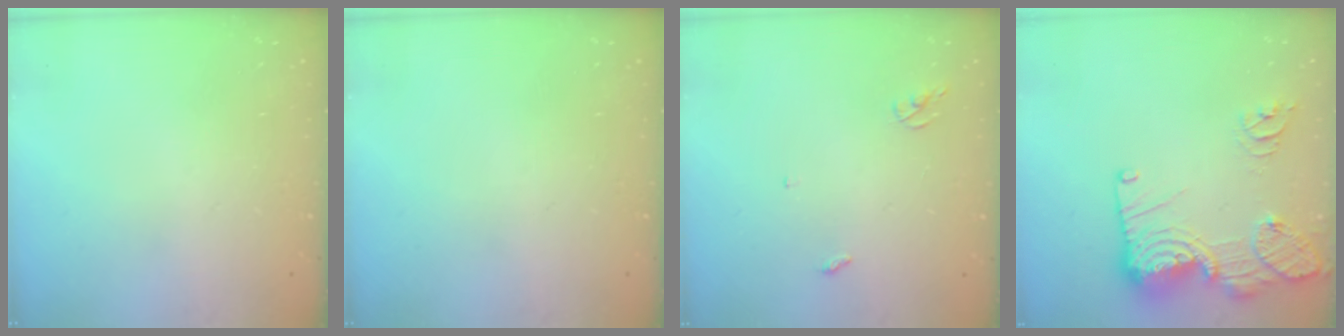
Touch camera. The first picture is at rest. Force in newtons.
{"total": 0.0}
{"total": 2.6, "press": 2.6, "slide": 0.2}
{"total": 18.4, "press": 18.3, "slide": 1.7}